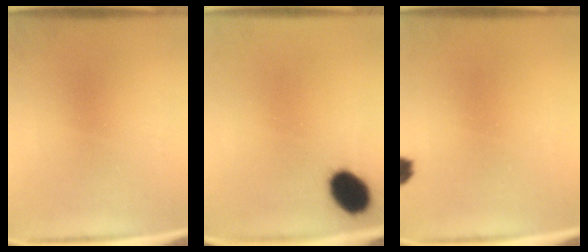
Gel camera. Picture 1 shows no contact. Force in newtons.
{"total": 8.9}
{"total": 2.7}